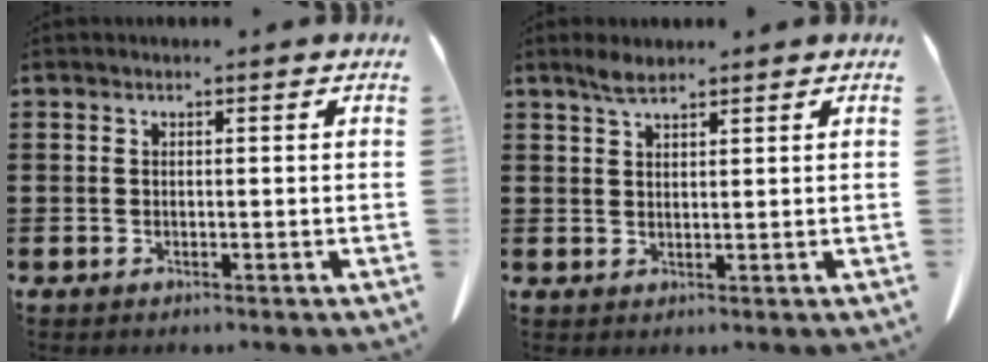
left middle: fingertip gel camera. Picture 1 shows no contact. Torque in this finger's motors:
{"motor_torque": [0.03, 0.02, 0.02, 0.02]}